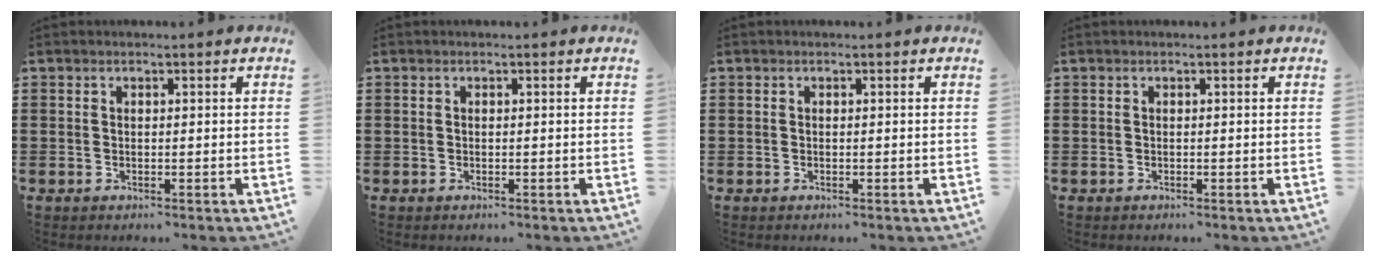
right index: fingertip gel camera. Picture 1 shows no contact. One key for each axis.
{"total": 0.0}
{"total": 0.0}
{"total": 0.0}